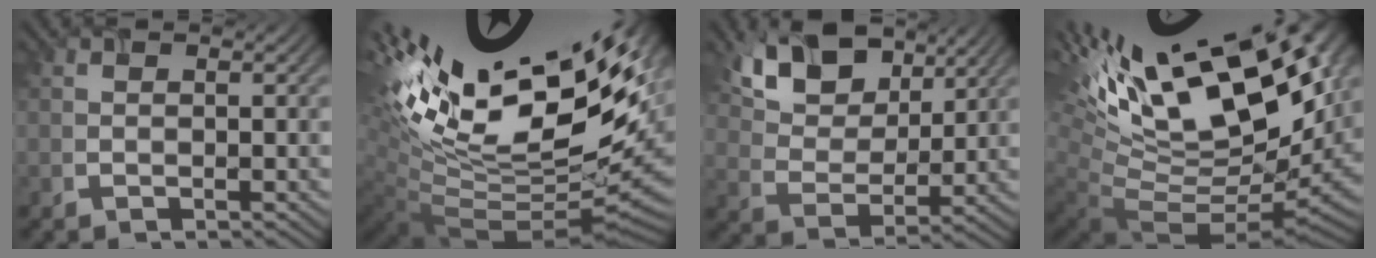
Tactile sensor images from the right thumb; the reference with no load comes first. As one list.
[{"total": 18.1, "force": [5.1, 7.7, 15.6], "torque": [-0.255, 0.002, 0.113]}, {"total": 10.5, "force": [6.4, 5.9, 5.8], "torque": [-0.143, 0.008, 0.117]}, {"total": 19.0, "force": [8.7, 7.7, 15.1], "torque": [-0.254, 0.026, 0.168]}]